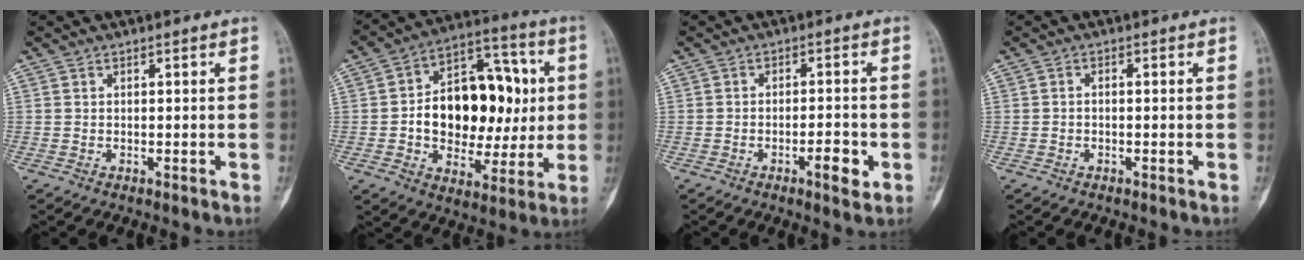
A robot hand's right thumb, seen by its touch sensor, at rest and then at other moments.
{"total": 21.1, "force": [0.7, 14.2, 15.6], "torque": [-0.190, 0.030, 0.017]}
{"total": 4.8, "force": [-2.0, 1.6, 4.1], "torque": [-0.057, 0.009, -0.027]}
{"total": 0.7, "force": [-0.3, 0.4, 0.5], "torque": [-0.008, 0.004, -0.007]}